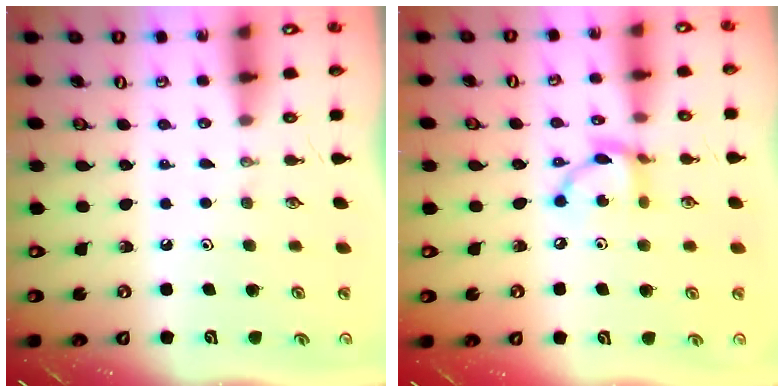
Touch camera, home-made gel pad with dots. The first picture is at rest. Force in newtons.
{"total": 9.4, "press": 9.4, "slide": 0.4}